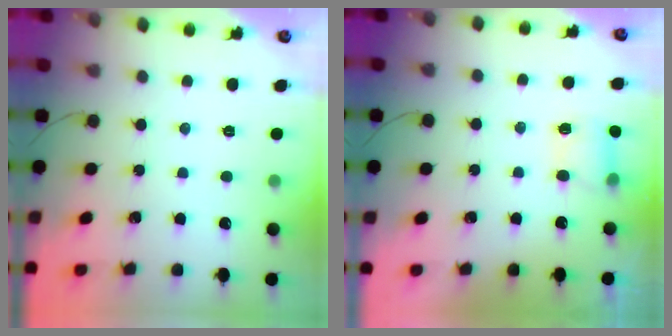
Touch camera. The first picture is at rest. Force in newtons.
{"total": 4.3, "press": 4.3, "slide": 0.6}